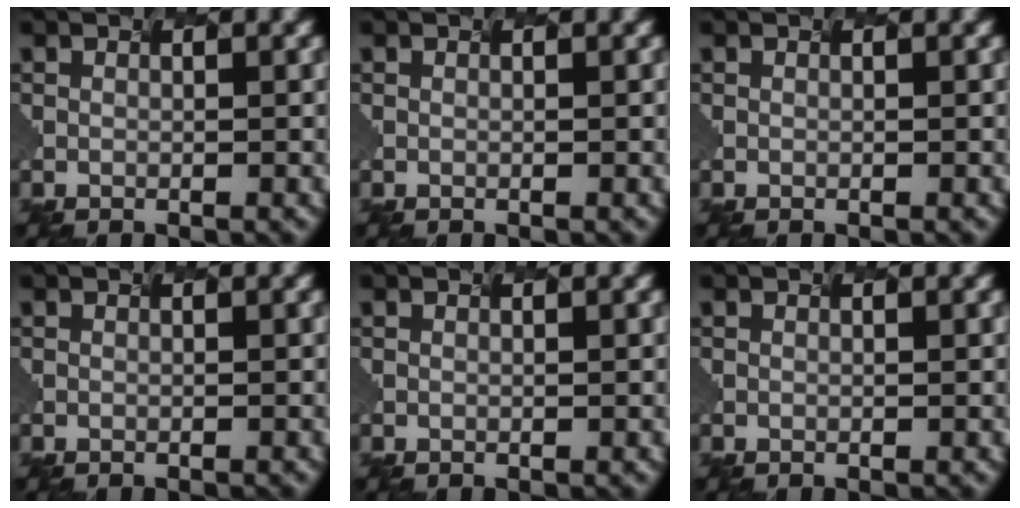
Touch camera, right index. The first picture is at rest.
{"total": 0.0}
{"total": 0.0}
{"total": 0.0}
{"total": 0.0}
{"total": 0.0}